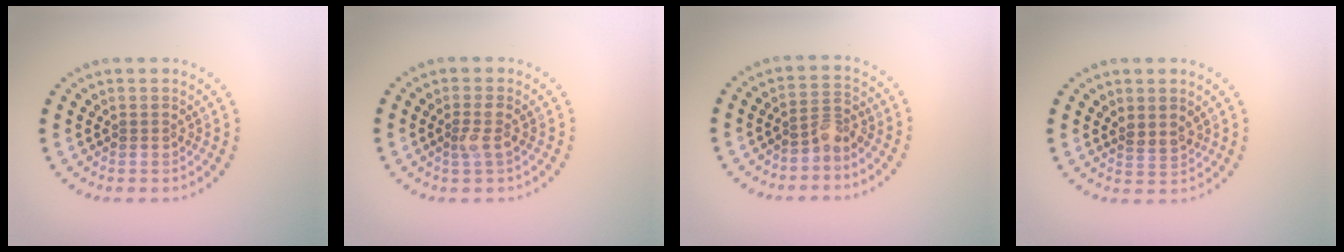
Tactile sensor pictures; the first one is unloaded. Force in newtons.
{"total": 1.5, "press": 1.3, "slide": 0.7}
{"total": 2.0, "press": 1.5, "slide": 1.3}
{"total": 1.7, "press": 1.4, "slide": 1.0}